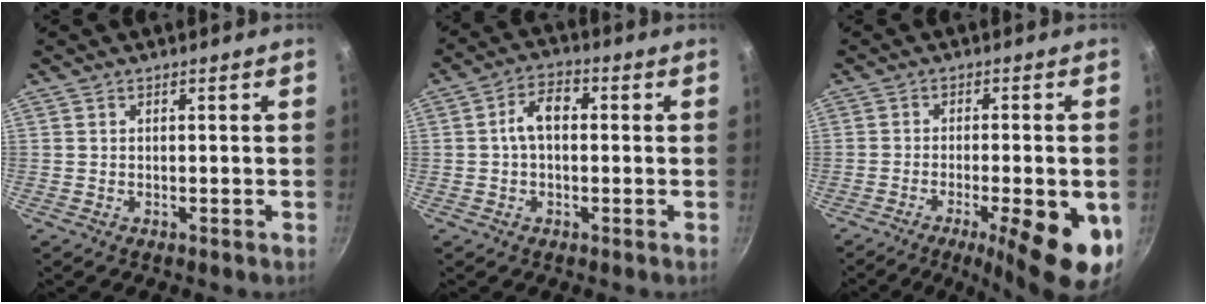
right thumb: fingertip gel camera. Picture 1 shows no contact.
{"total": 5.9, "force": [0.3, 3.8, 4.5], "torque": [-0.067, 0.020, -0.003]}
{"total": 14.9, "force": [-5.6, 4.1, 13.2], "torque": [-0.172, 0.008, -0.076]}